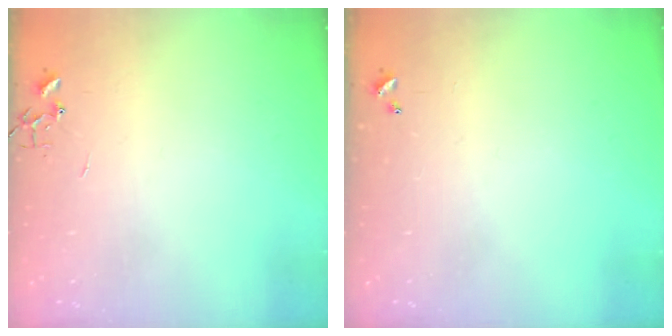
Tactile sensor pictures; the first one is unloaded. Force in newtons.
{"total": 0.0}